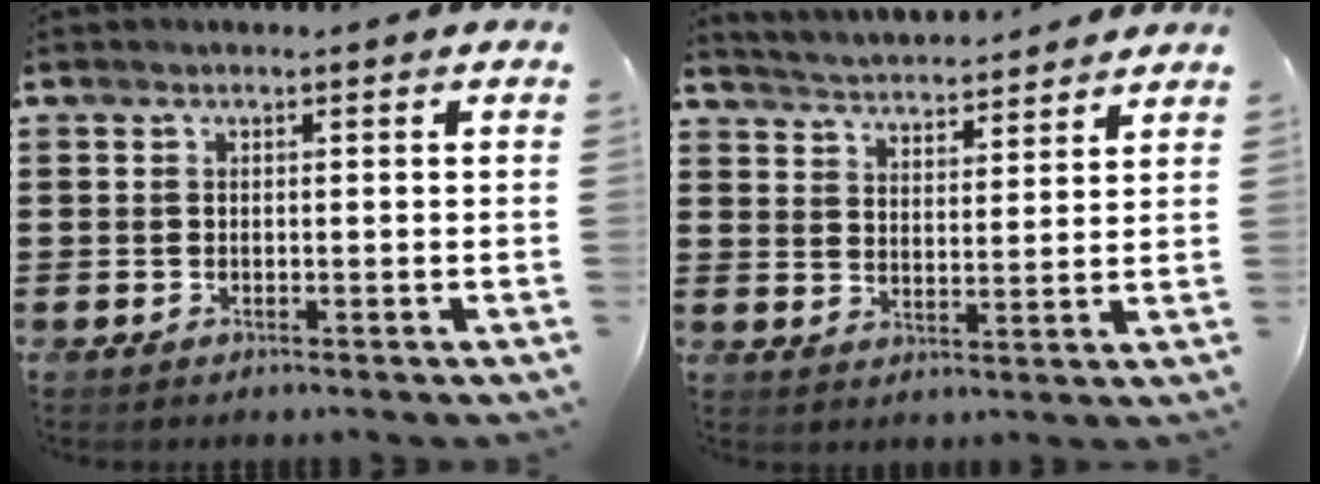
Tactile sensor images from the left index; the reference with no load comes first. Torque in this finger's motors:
{"motor_torque": [1.11, -1.03, 0.29, 0.10]}